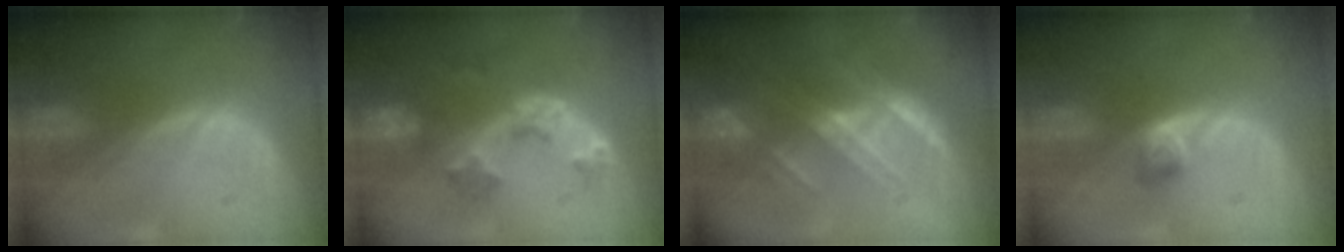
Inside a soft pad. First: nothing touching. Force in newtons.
{"total": 6.0, "press": 5.5, "slide": 2.6}
{"total": 7.3, "press": 6.7, "slide": 2.9}
{"total": 2.7, "press": 2.4, "slide": 1.1}